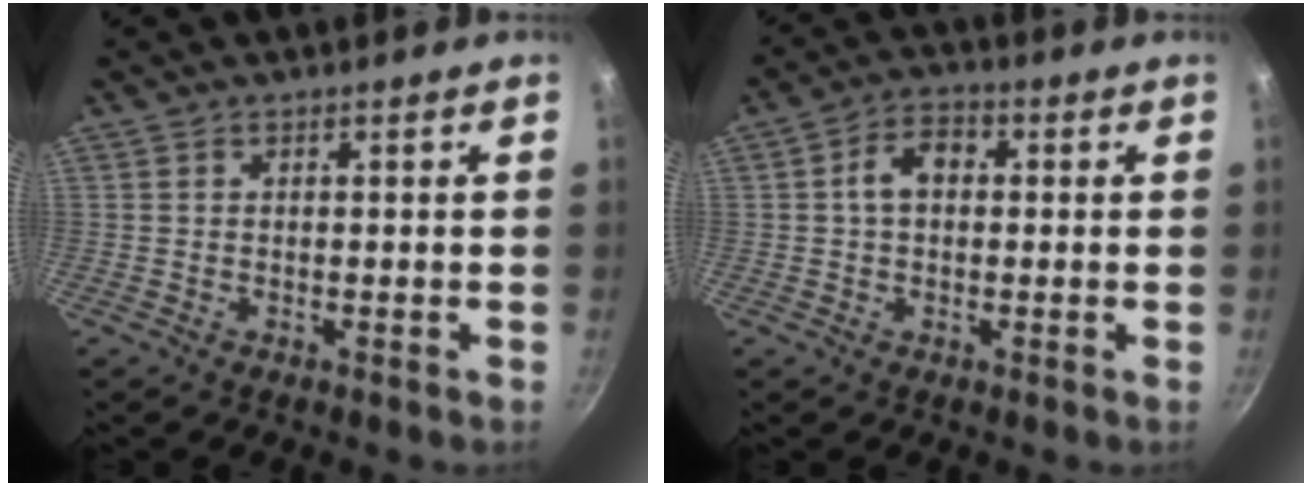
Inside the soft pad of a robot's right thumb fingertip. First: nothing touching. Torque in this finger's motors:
{"motor_torque": [0.38, 1.56, 0.83, -0.19, 0.02]}